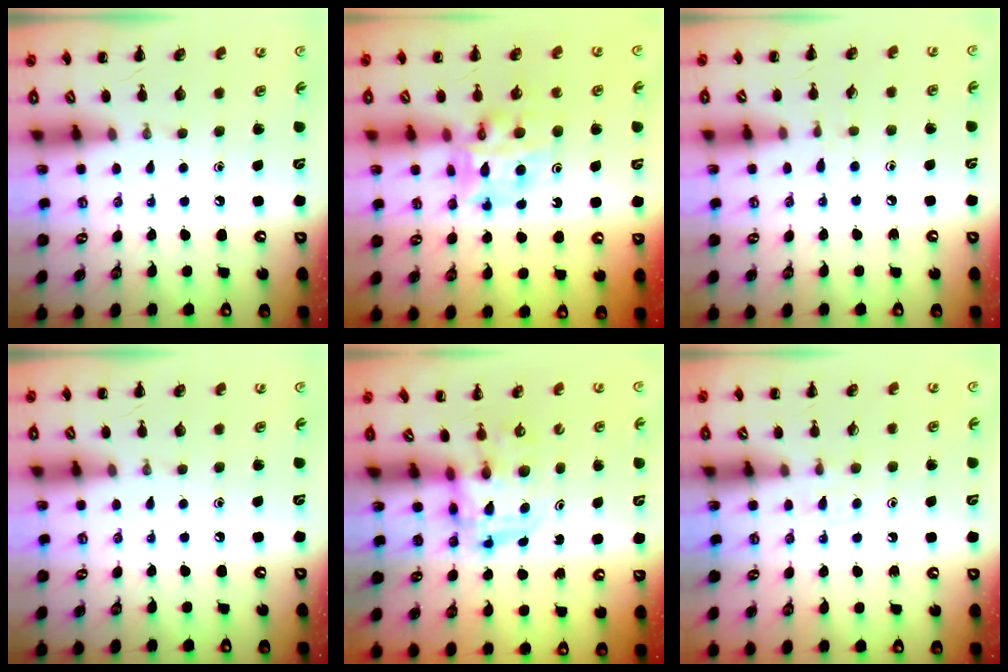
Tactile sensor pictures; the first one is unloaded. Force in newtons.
{"total": 11.1, "press": 10.5, "slide": 3.7}
{"total": 4.4, "press": 3.9, "slide": 2.0}
{"total": 0.0}
{"total": 3.6, "press": 3.5, "slide": 0.6}
{"total": 3.1, "press": 2.8, "slide": 1.3}